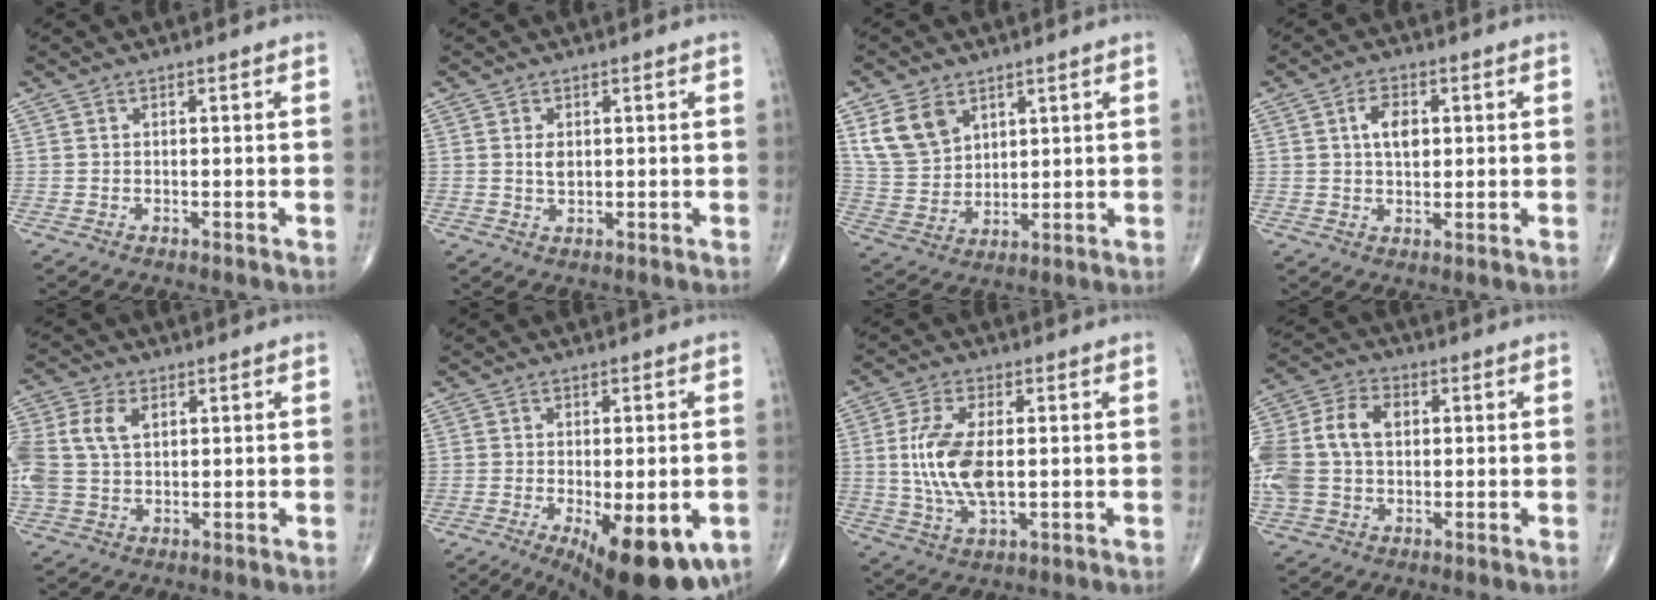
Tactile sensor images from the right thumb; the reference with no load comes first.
{"total": 2.1, "force": [0.4, 1.3, 1.6], "torque": [-0.024, -0.004, 0.008]}
{"total": 9.4, "force": [4.9, 6.5, 4.8], "torque": [-0.079, -0.018, 0.109]}
{"total": 4.7, "force": [1.2, 2.7, 3.6], "torque": [-0.054, -0.003, 0.018]}
{"total": 12.5, "force": [2.9, 8.6, 8.6], "torque": [-0.224, 0.009, 0.057]}
{"total": 17.3, "force": [-7.0, 6.5, 14.5], "torque": [-0.167, -0.013, -0.085]}
{"total": 11.3, "force": [0.4, 5.3, 10.0], "torque": [-0.210, -0.007, 0.010]}
{"total": 16.2, "force": [1.6, 11.5, 11.3], "torque": [-0.269, 0.027, 0.029]}